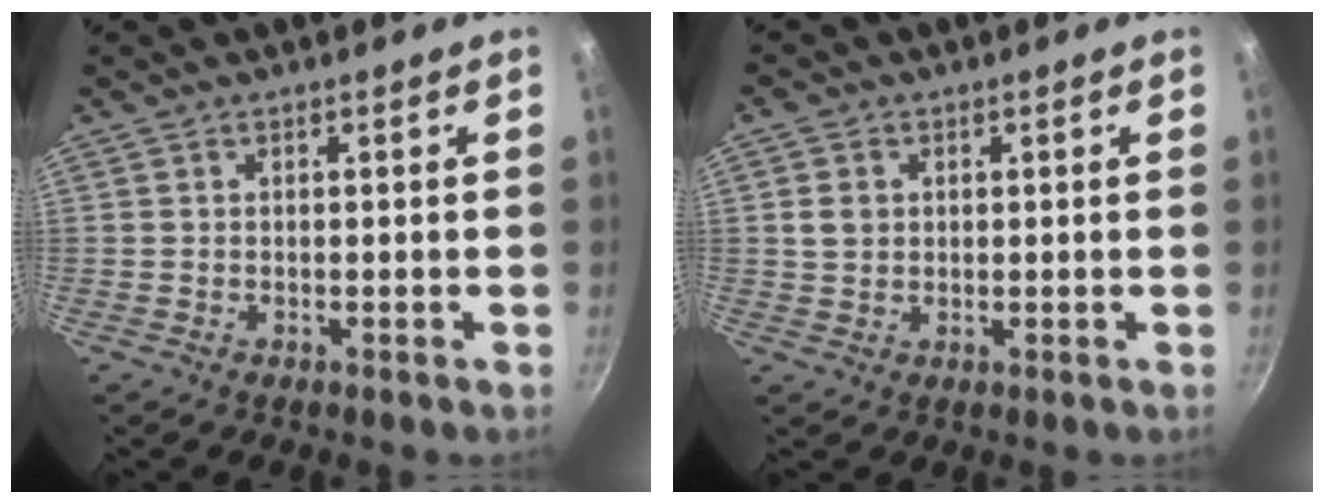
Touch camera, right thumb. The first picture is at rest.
{"total": 3.5, "force": [0.7, 2.8, 1.8], "torque": [-0.026, 0.001, 0.012]}